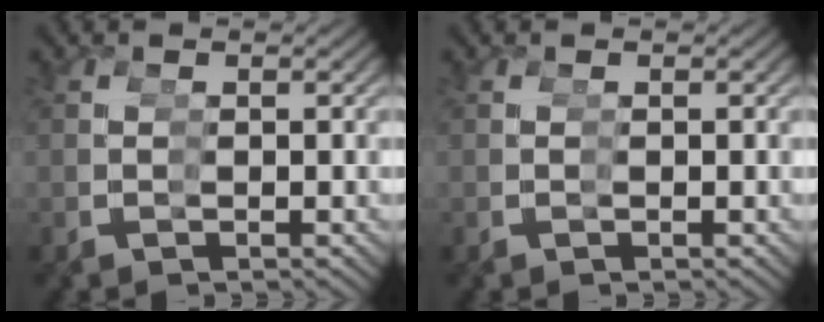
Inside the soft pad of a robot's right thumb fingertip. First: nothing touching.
{"total": 0.0}